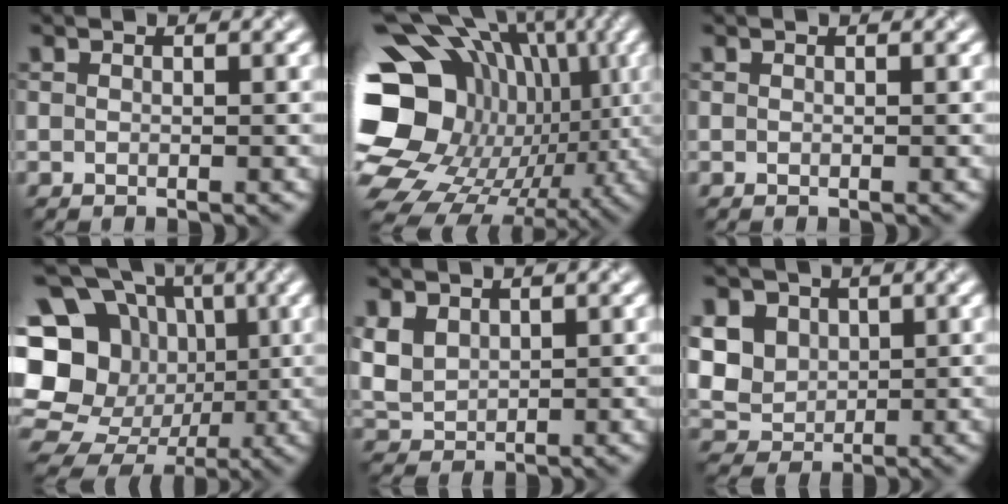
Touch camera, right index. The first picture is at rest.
{"total": 21.2, "force": [-0.5, 16.8, 12.9], "torque": [-0.243, -0.019, -0.012]}
{"total": 0.0}
{"total": 19.1, "force": [-0.3, 17.4, 7.8], "torque": [-0.189, 0.019, -0.023]}
{"total": 3.5, "force": [1.5, 2.5, 2.0], "torque": [-0.055, 0.001, 0.031]}
{"total": 8.5, "force": [2.6, 6.9, 4.2], "torque": [-0.089, 0.023, 0.037]}